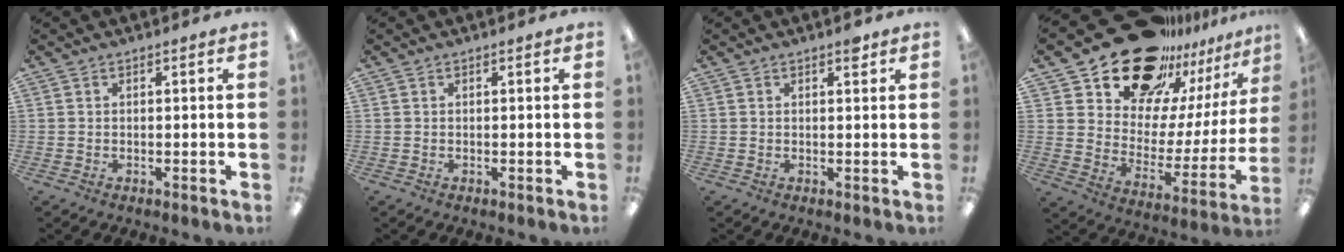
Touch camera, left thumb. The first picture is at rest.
{"total": 0.0}
{"total": 1.9, "force": [1.3, 0.7, 1.2], "torque": [-0.002, -0.008, 0.017]}
{"total": 24.3, "force": [18.7, 12.4, 9.4], "torque": [-0.164, -0.108, 0.340]}